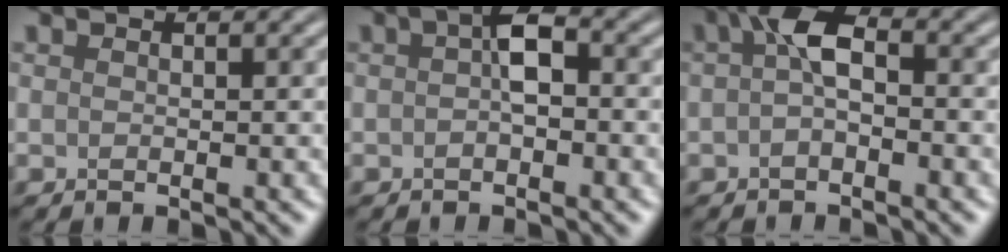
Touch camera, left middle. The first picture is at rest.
{"total": 2.2, "force": [0.0, 0.8, 2.1], "torque": [-0.039, 0.011, -0.001]}
{"total": 3.1, "force": [0.1, 1.2, 2.9], "torque": [-0.055, 0.015, -0.003]}